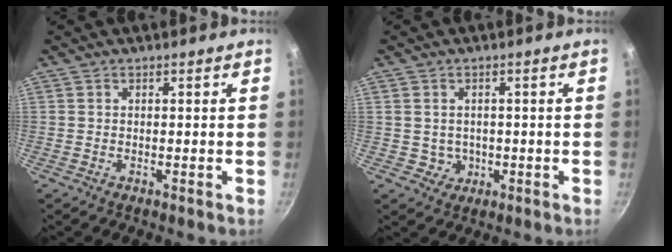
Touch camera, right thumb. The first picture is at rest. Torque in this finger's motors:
{"motor_torque": [-0.69, -0.03, -0.44, -0.02, 0.05]}